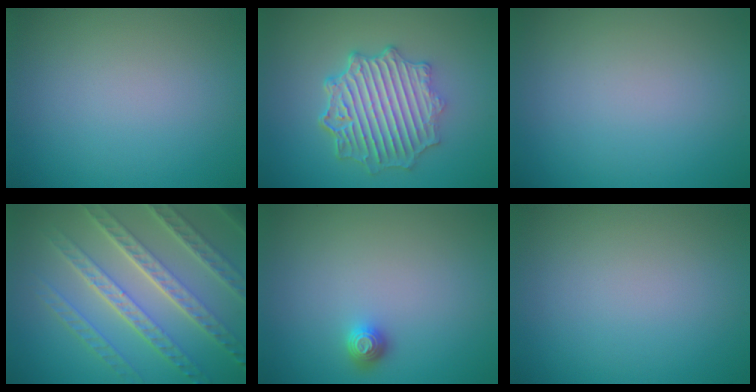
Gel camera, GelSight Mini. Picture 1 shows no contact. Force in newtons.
{"total": 6.4, "press": 5.3, "slide": 3.6}
{"total": 0.0}
{"total": 8.1, "press": 5.8, "slide": 5.7}
{"total": 1.2, "press": 1.1, "slide": 0.4}
{"total": 0.0}